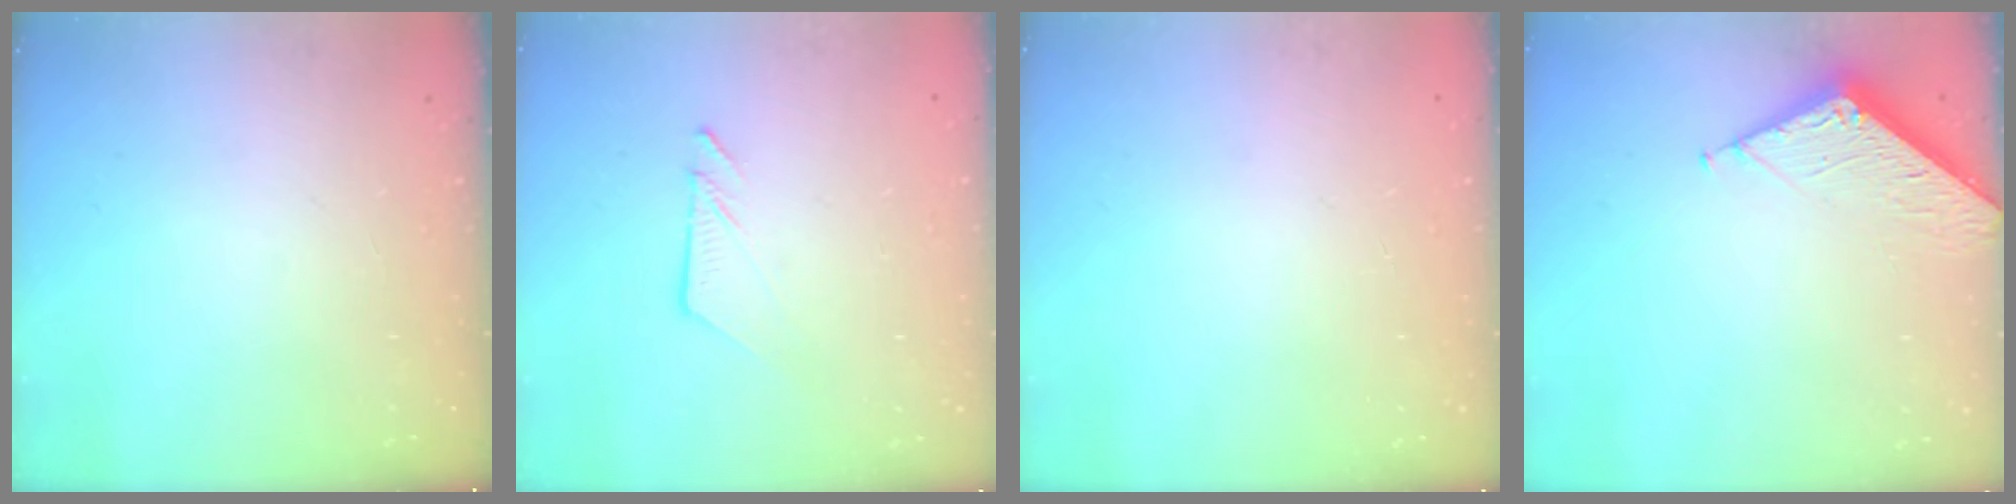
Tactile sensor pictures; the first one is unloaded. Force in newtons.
{"total": 6.1, "press": 6.1, "slide": 0.5}
{"total": 0.0}
{"total": 6.5, "press": 6.5, "slide": 0.4}